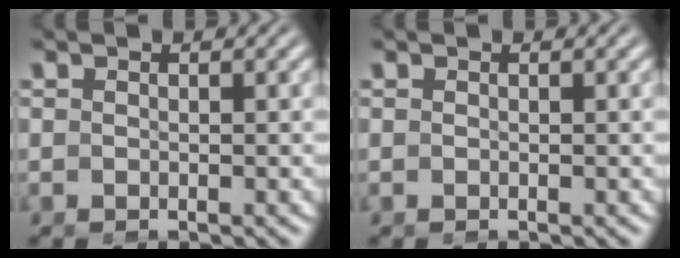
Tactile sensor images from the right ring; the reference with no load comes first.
{"total": 0.0}